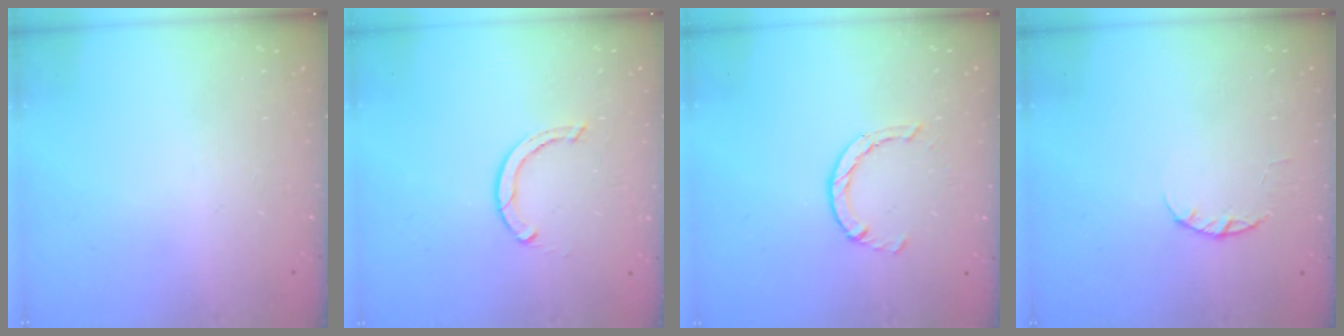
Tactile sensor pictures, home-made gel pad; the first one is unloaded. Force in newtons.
{"total": 2.4, "press": 2.4, "slide": 0.0}
{"total": 2.9, "press": 2.8, "slide": 0.4}
{"total": 2.4, "press": 2.3, "slide": 0.4}